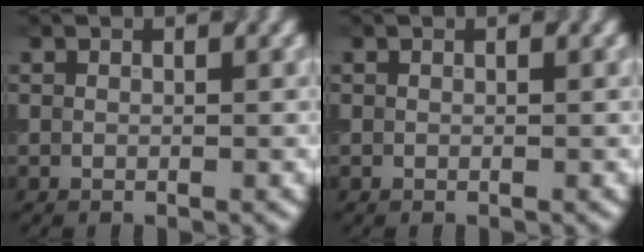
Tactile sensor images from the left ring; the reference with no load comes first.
{"total": 0.0}